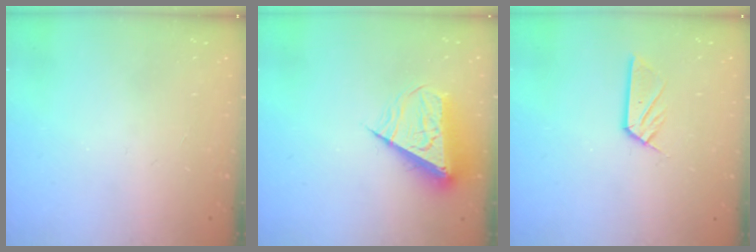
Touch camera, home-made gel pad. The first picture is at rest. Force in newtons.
{"total": 9.2, "press": 9.2, "slide": 0.2}
{"total": 5.8, "press": 5.8, "slide": 0.2}